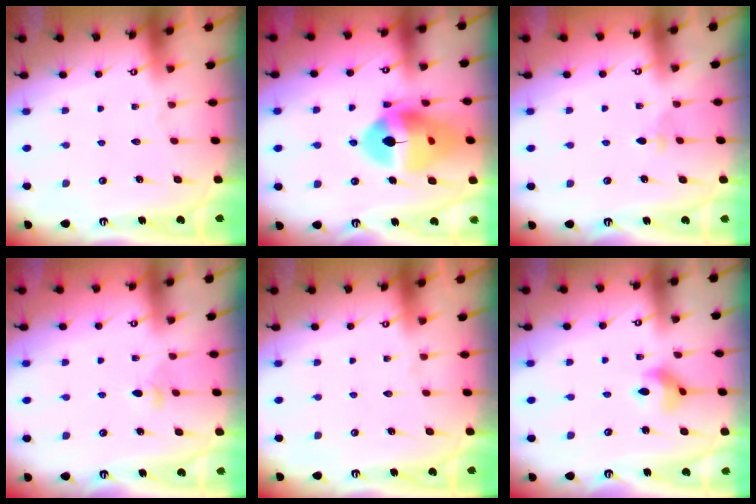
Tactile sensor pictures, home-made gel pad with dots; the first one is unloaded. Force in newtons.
{"total": 17.9, "press": 17.8, "slide": 1.9}
{"total": 2.7, "press": 2.6, "slide": 0.6}
{"total": 3.3, "press": 3.2, "slide": 0.7}
{"total": 0.0}
{"total": 4.8, "press": 4.7, "slide": 0.9}